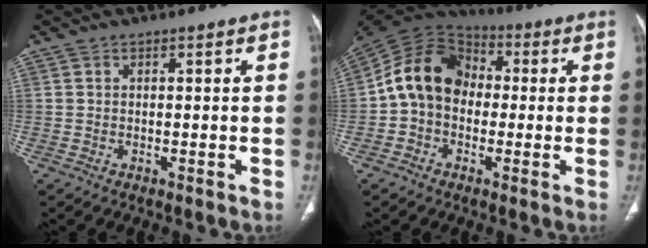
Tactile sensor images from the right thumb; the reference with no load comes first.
{"total": 13.6, "force": [-0.4, 10.6, 8.4], "torque": [-0.134, 0.038, -0.024]}